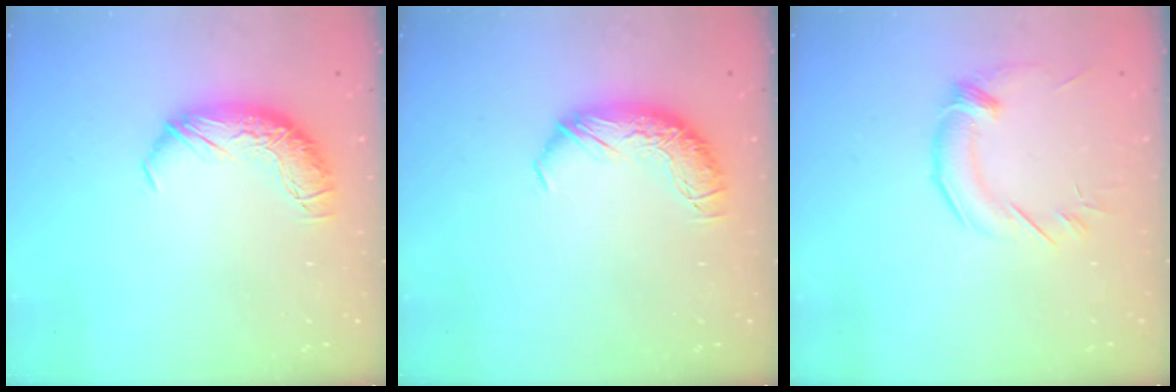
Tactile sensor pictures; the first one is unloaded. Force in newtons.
{"total": 0.0}
{"total": 1.2, "press": 0.3, "slide": 1.1}